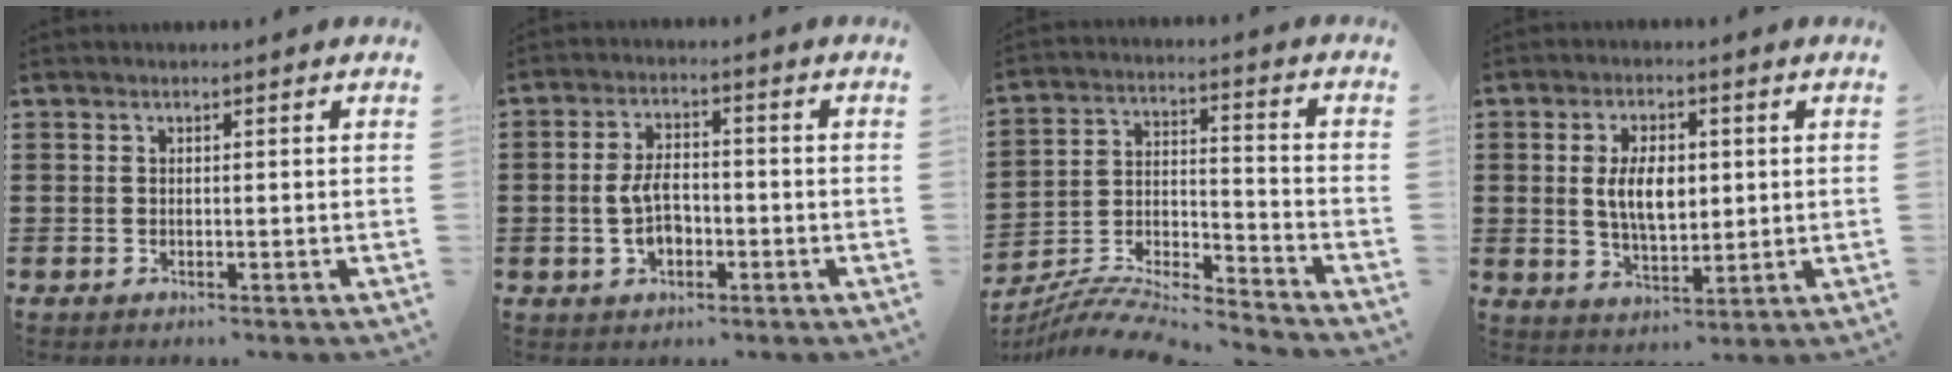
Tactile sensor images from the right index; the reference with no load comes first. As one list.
[{"total": 5.3, "force": [-1.1, 3.1, 4.2], "torque": [-0.084, 0.001, -0.025]}, {"total": 8.9, "force": [-8.6, 0.5, 2.3], "torque": [-0.045, 0.001, -0.175]}, {"total": 6.8, "force": [0.8, 3.6, 5.7], "torque": [-0.107, 0.003, 0.007]}]